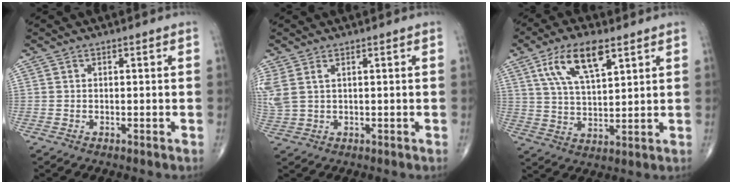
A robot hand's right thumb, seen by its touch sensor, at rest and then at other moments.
{"total": 5.7, "force": [2.1, 2.9, 4.4], "torque": [-0.130, 0.008, 0.053]}
{"total": 11.9, "force": [5.9, 4.7, 9.2], "torque": [-0.163, -0.017, 0.114]}